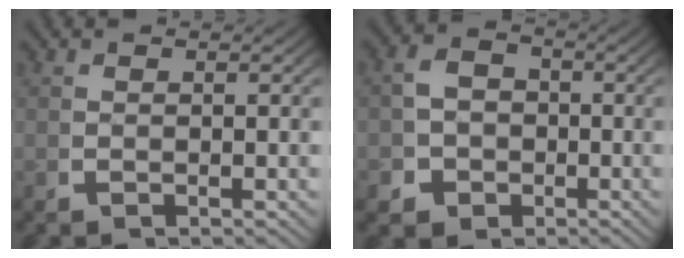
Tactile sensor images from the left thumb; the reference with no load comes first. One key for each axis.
{"total": 6.8, "fx": -1.8, "fy": 5.9, "fz": 2.8, "tx": -0.054, "ty": -0.022, "tz": -0.028}